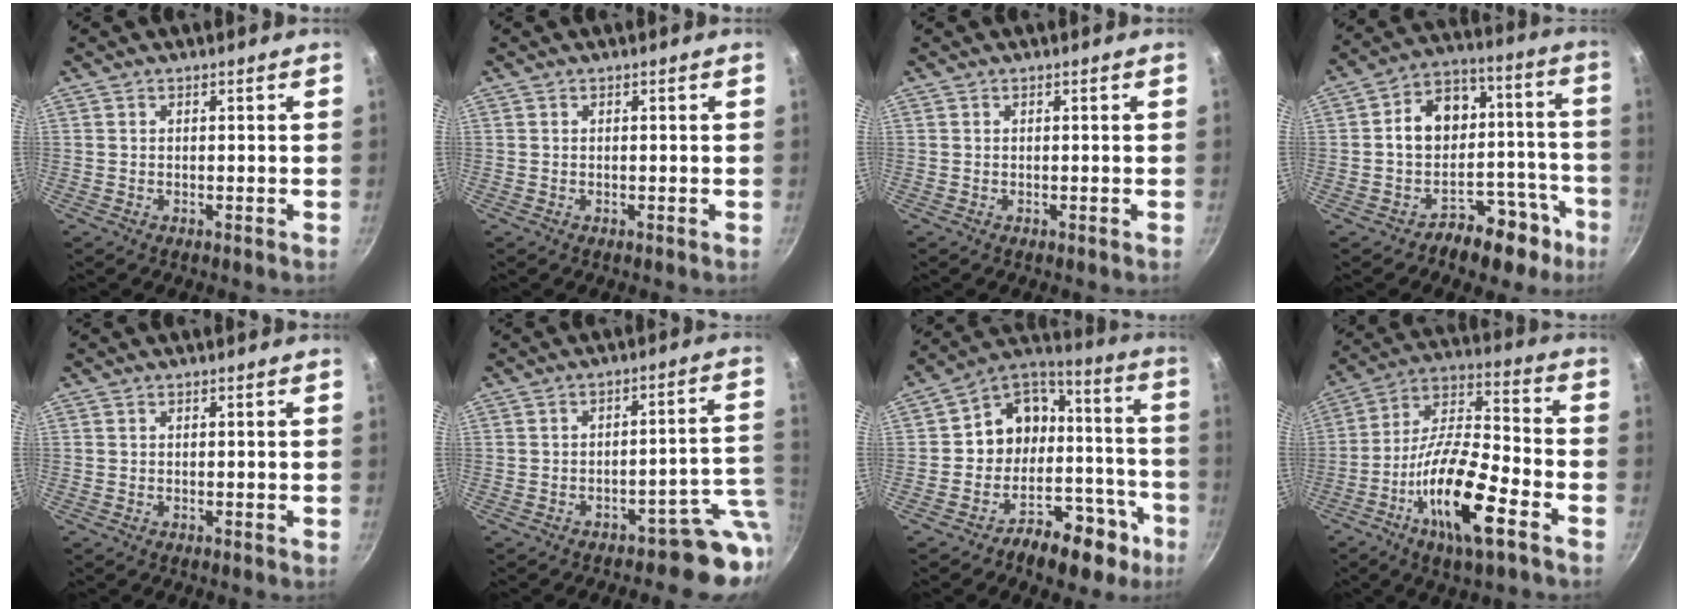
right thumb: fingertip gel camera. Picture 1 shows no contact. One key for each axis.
{"total": 0.0}
{"total": 0.0}
{"total": 16.6, "fx": -7.2, "fy": 13.2, "fz": 7.0, "tx": -0.007, "ty": 0.103, "tz": -0.096}
{"total": 0.0}
{"total": 8.0, "fx": -4.3, "fy": 4.4, "fz": 5.1, "tx": 0.011, "ty": 0.051, "tz": -0.063}
{"total": 18.3, "fx": -7.5, "fy": 15.2, "fz": 6.9, "tx": -0.022, "ty": 0.110, "tz": -0.112}
{"total": 18.3, "fx": -8.4, "fy": 5.4, "fz": 15.3, "tx": -0.273, "ty": 0.044, "tz": -0.164}